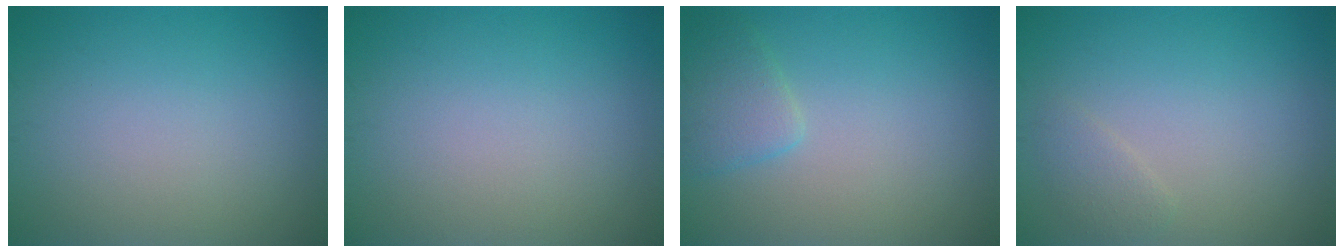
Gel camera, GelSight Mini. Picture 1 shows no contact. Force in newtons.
{"total": 0.0}
{"total": 2.3, "press": 2.3, "slide": 0.2}
{"total": 1.2, "press": 1.2, "slide": 0.1}